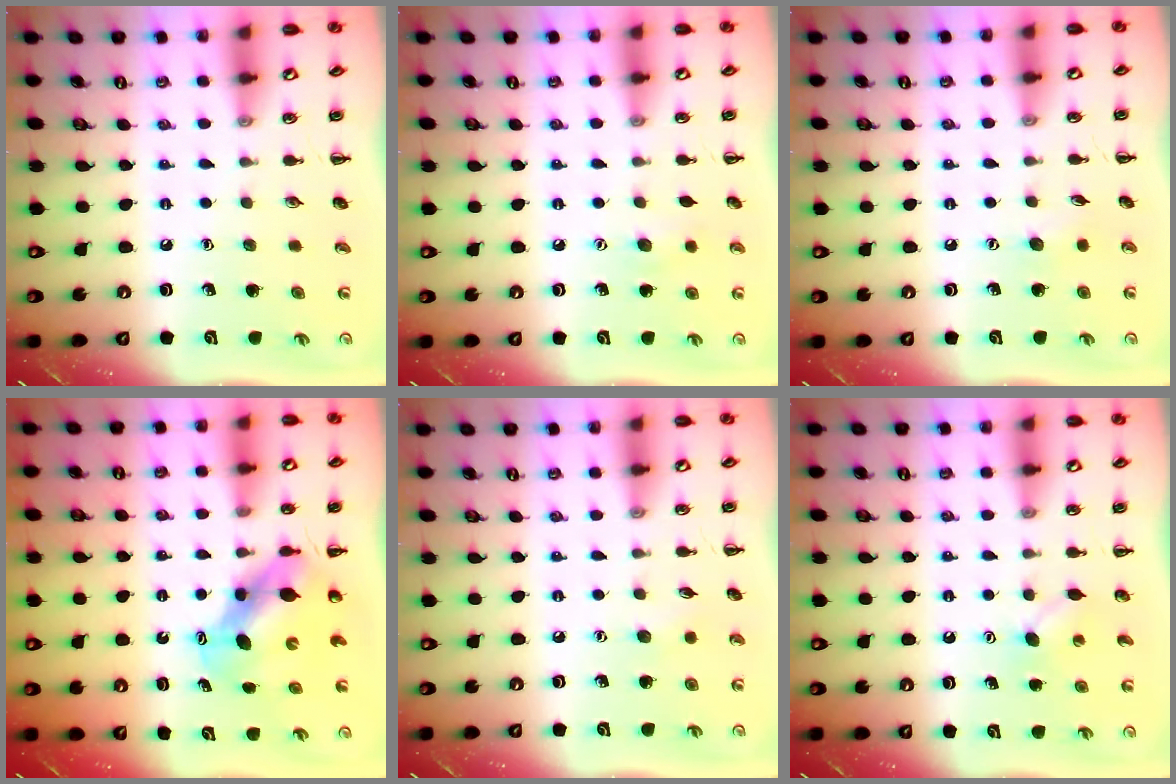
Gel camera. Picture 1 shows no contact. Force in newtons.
{"total": 5.4, "press": 5.3, "slide": 1.2}
{"total": 4.0, "press": 3.8, "slide": 1.0}
{"total": 6.2, "press": 6.0, "slide": 1.5}
{"total": 3.6, "press": 3.4, "slide": 1.0}
{"total": 3.7, "press": 3.6, "slide": 1.0}